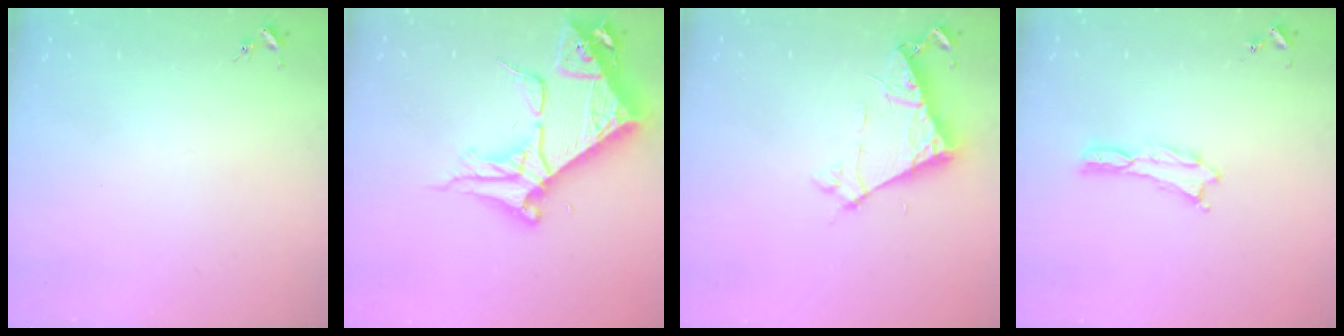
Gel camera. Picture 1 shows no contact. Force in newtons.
{"total": 10.4, "press": 10.3, "slide": 1.2}
{"total": 6.5, "press": 6.5, "slide": 0.5}
{"total": 0.0}